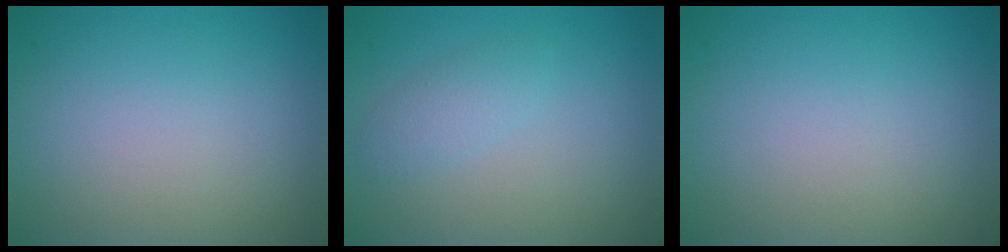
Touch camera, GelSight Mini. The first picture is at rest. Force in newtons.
{"total": 1.6, "press": 1.6, "slide": 0.0}
{"total": 0.0}